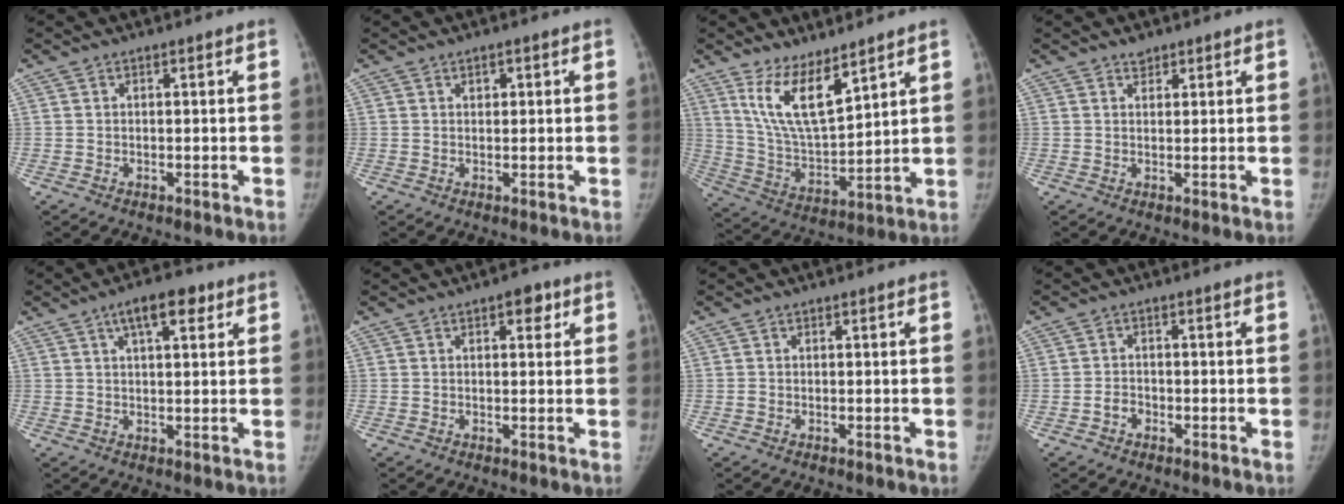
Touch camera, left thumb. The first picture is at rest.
{"total": 1.5, "force": [0.7, 1.0, 0.9], "torque": [-0.006, -0.001, 0.009]}
{"total": 12.4, "force": [8.0, 4.4, 8.4], "torque": [-0.137, -0.059, 0.172]}
{"total": 2.0, "force": [1.5, 1.2, 0.5], "torque": [0.005, -0.008, 0.021]}
{"total": 6.9, "force": [3.5, 2.8, 5.3], "torque": [-0.068, 0.000, 0.049]}
{"total": 3.3, "force": [1.6, 1.8, 2.3], "torque": [-0.012, -0.001, 0.016]}
{"total": 0.6, "force": [-0.2, 0.5, 0.1], "torque": [0.000, 0.003, -0.001]}
{"total": 2.3, "force": [-1.2, 1.8, 0.9], "torque": [-0.008, 0.014, -0.022]}